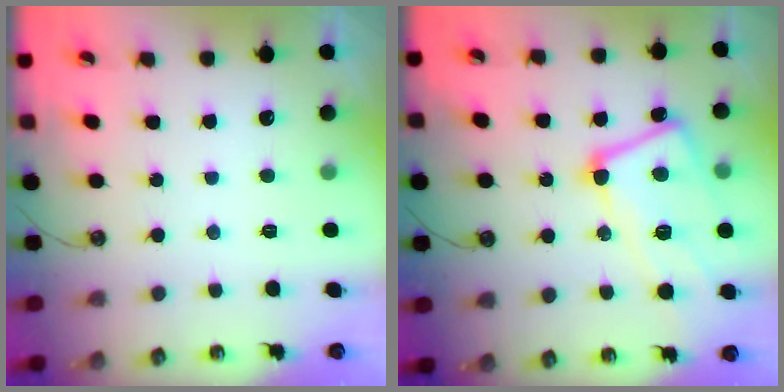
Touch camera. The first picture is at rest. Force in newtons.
{"total": 8.2, "press": 8.1, "slide": 1.3}